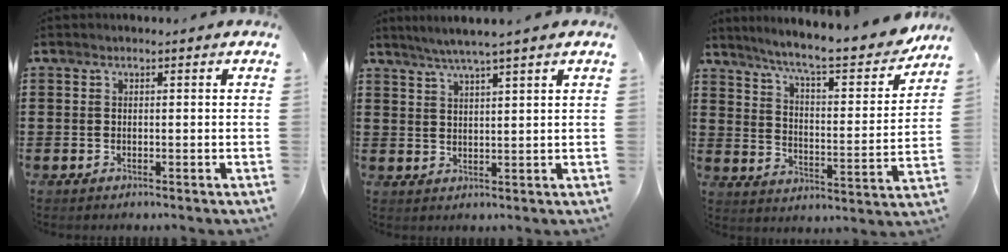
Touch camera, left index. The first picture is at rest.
{"total": 3.7, "force": [3.0, -0.6, 2.1], "torque": [-0.047, -0.009, 0.053]}
{"total": 8.8, "force": [7.6, 0.4, 4.4], "torque": [-0.100, -0.053, 0.120]}